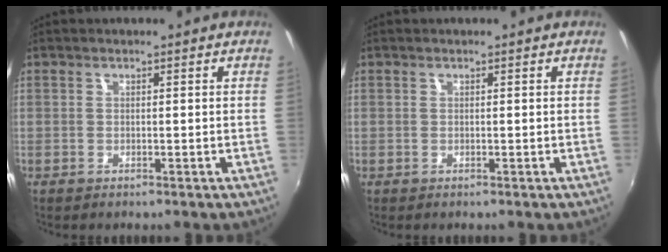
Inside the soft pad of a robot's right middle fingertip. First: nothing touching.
{"total": 0.0}